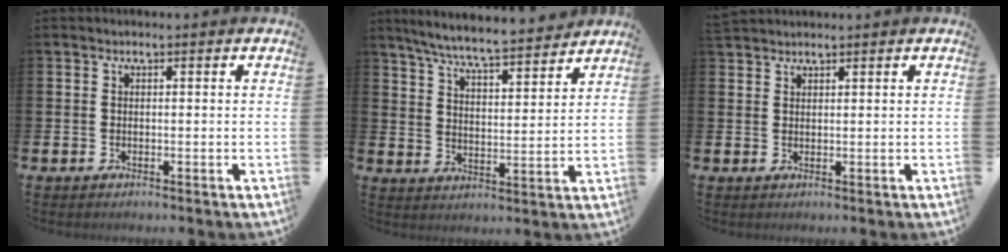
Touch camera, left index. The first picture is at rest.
{"total": 7.0, "force": [6.6, 0.2, 2.2], "torque": [-0.071, -0.045, 0.114]}
{"total": 1.5, "force": [1.5, 0.3, -0.1], "torque": [0.008, -0.004, 0.026]}